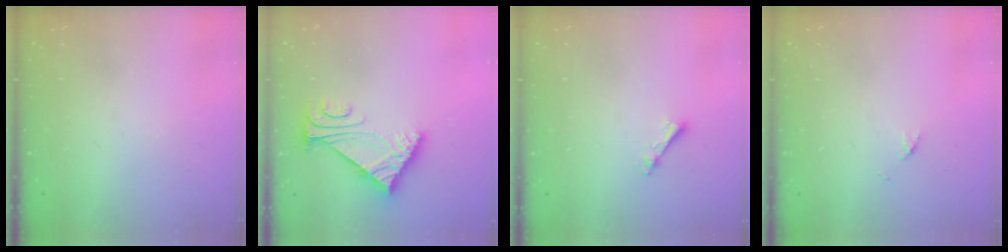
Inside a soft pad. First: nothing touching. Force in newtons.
{"total": 6.7, "press": 6.7, "slide": 0.8}
{"total": 2.5, "press": 2.4, "slide": 0.5}
{"total": 2.1, "press": 2.1, "slide": 0.3}